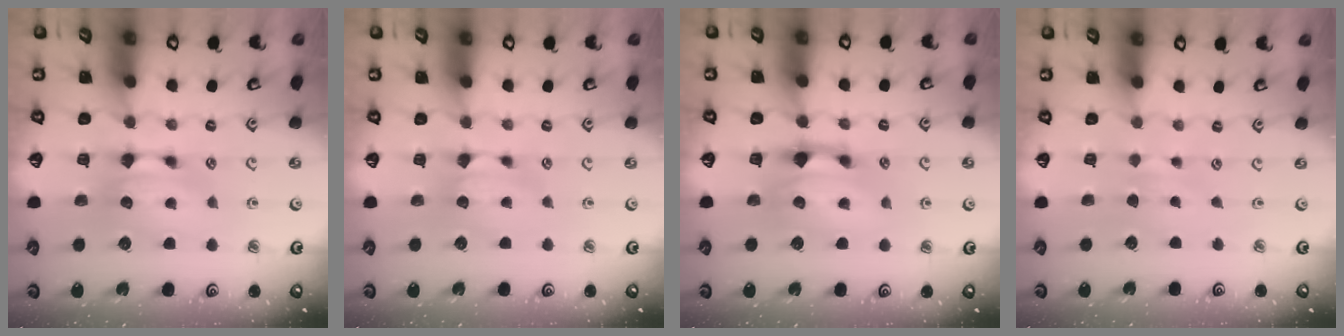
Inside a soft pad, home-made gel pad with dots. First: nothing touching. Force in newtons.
{"total": 1.1, "press": 1.0, "slide": 0.2}
{"total": 2.3, "press": 1.8, "slide": 1.4}
{"total": 3.7, "press": 3.6, "slide": 0.3}